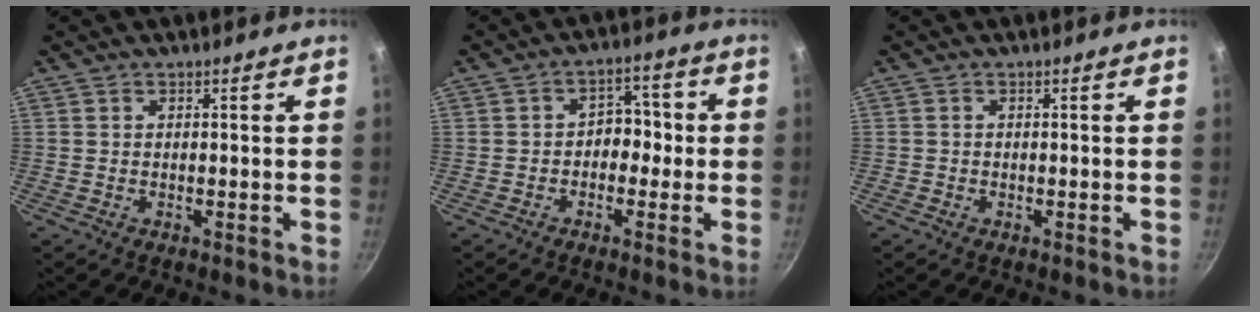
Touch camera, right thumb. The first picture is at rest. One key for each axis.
{"total": 5.1, "fx": -0.9, "fy": 4.0, "fz": 3.1, "tx": 0.007, "ty": 0.024, "tz": -0.023}
{"total": 0.6, "fx": -0.4, "fy": 0.5, "fz": 0.1, "tx": -0.002, "ty": 0.003, "tz": -0.008}